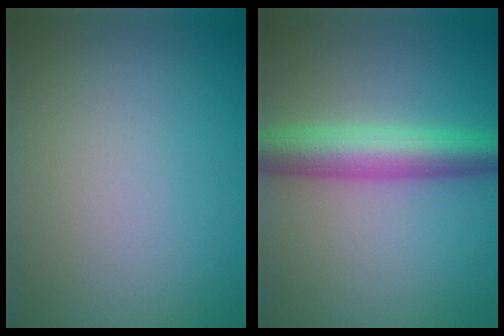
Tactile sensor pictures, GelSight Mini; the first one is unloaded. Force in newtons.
{"total": 6.0, "press": 6.0, "slide": 0.1}